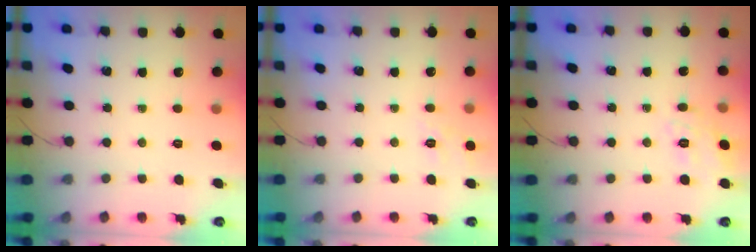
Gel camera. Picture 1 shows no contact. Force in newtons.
{"total": 9.3, "press": 9.1, "slide": 1.8}
{"total": 6.1, "press": 5.9, "slide": 1.3}